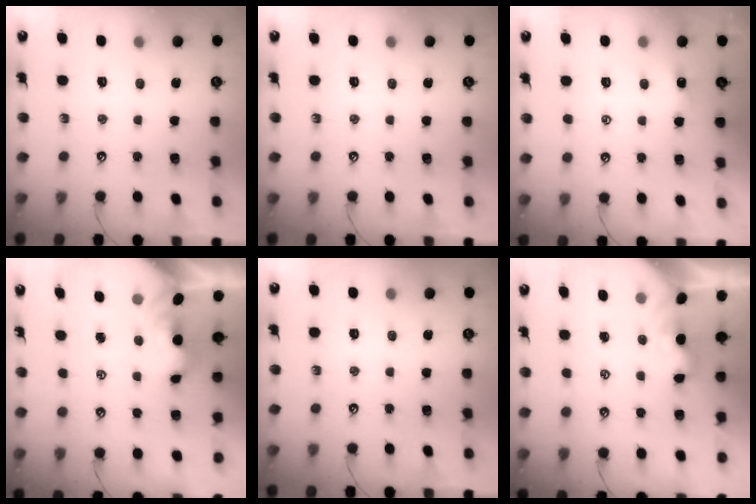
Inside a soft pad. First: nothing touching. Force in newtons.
{"total": 0.0}
{"total": 2.3, "press": 2.3, "slide": 0.2}
{"total": 1.7, "press": 1.5, "slide": 0.7}
{"total": 0.0}
{"total": 2.0, "press": 1.9, "slide": 0.4}